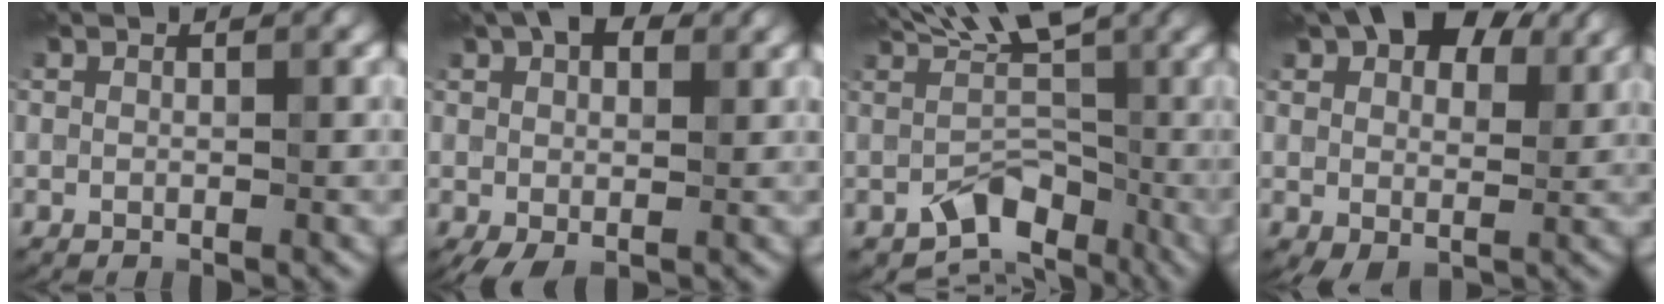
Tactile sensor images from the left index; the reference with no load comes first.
{"total": 5.3, "force": [1.2, 3.2, 4.2], "torque": [-0.076, 0.013, 0.015]}
{"total": 5.5, "force": [-1.1, 3.8, 3.8], "torque": [-0.037, -0.003, -0.021]}
{"total": 10.5, "force": [4.4, 6.3, 7.1], "torque": [-0.102, 0.014, 0.075]}